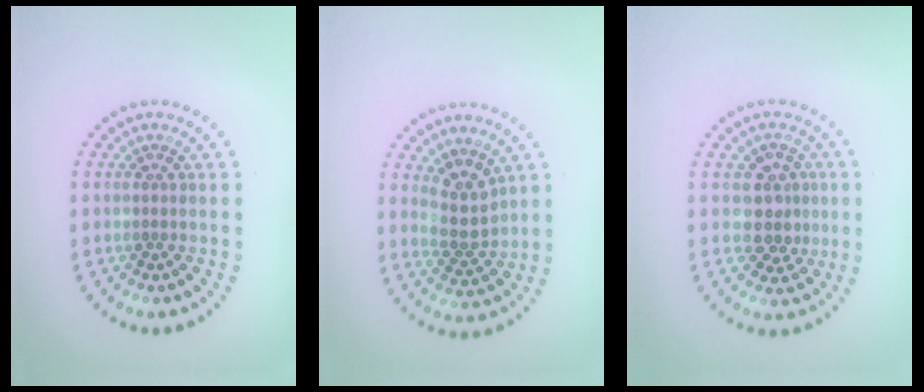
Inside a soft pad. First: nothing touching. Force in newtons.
{"total": 2.8, "press": 2.6, "slide": 1.2}
{"total": 3.2, "press": 2.9, "slide": 1.3}